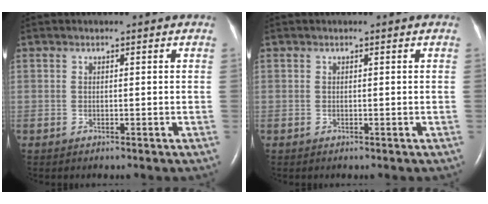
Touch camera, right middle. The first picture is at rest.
{"total": 0.0}